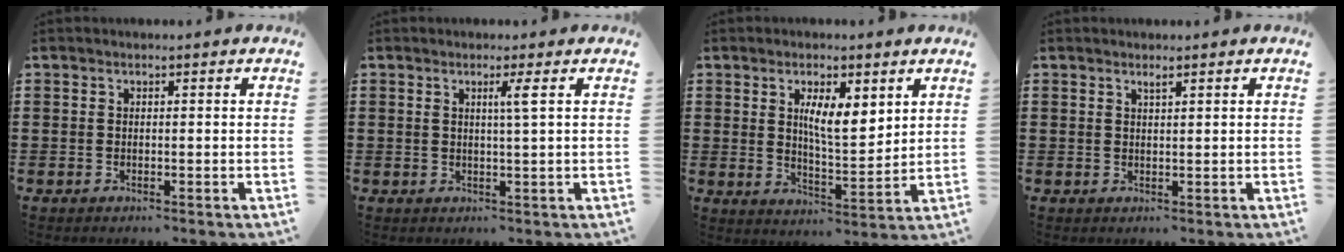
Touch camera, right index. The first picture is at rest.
{"total": 2.2, "force": [0.8, -0.5, 2.0], "torque": [-0.039, -0.007, 0.010]}
{"total": 6.2, "force": [2.9, 2.0, 5.1], "torque": [-0.099, -0.006, 0.048]}
{"total": 0.9, "force": [0.7, 0.1, 0.5], "torque": [-0.011, -0.001, 0.014]}